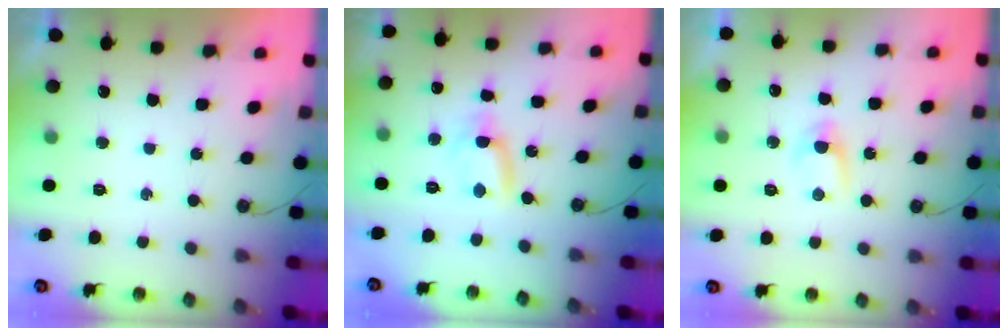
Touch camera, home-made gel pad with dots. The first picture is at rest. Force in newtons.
{"total": 3.4, "press": 3.4, "slide": 0.3}
{"total": 3.2, "press": 3.2, "slide": 0.6}